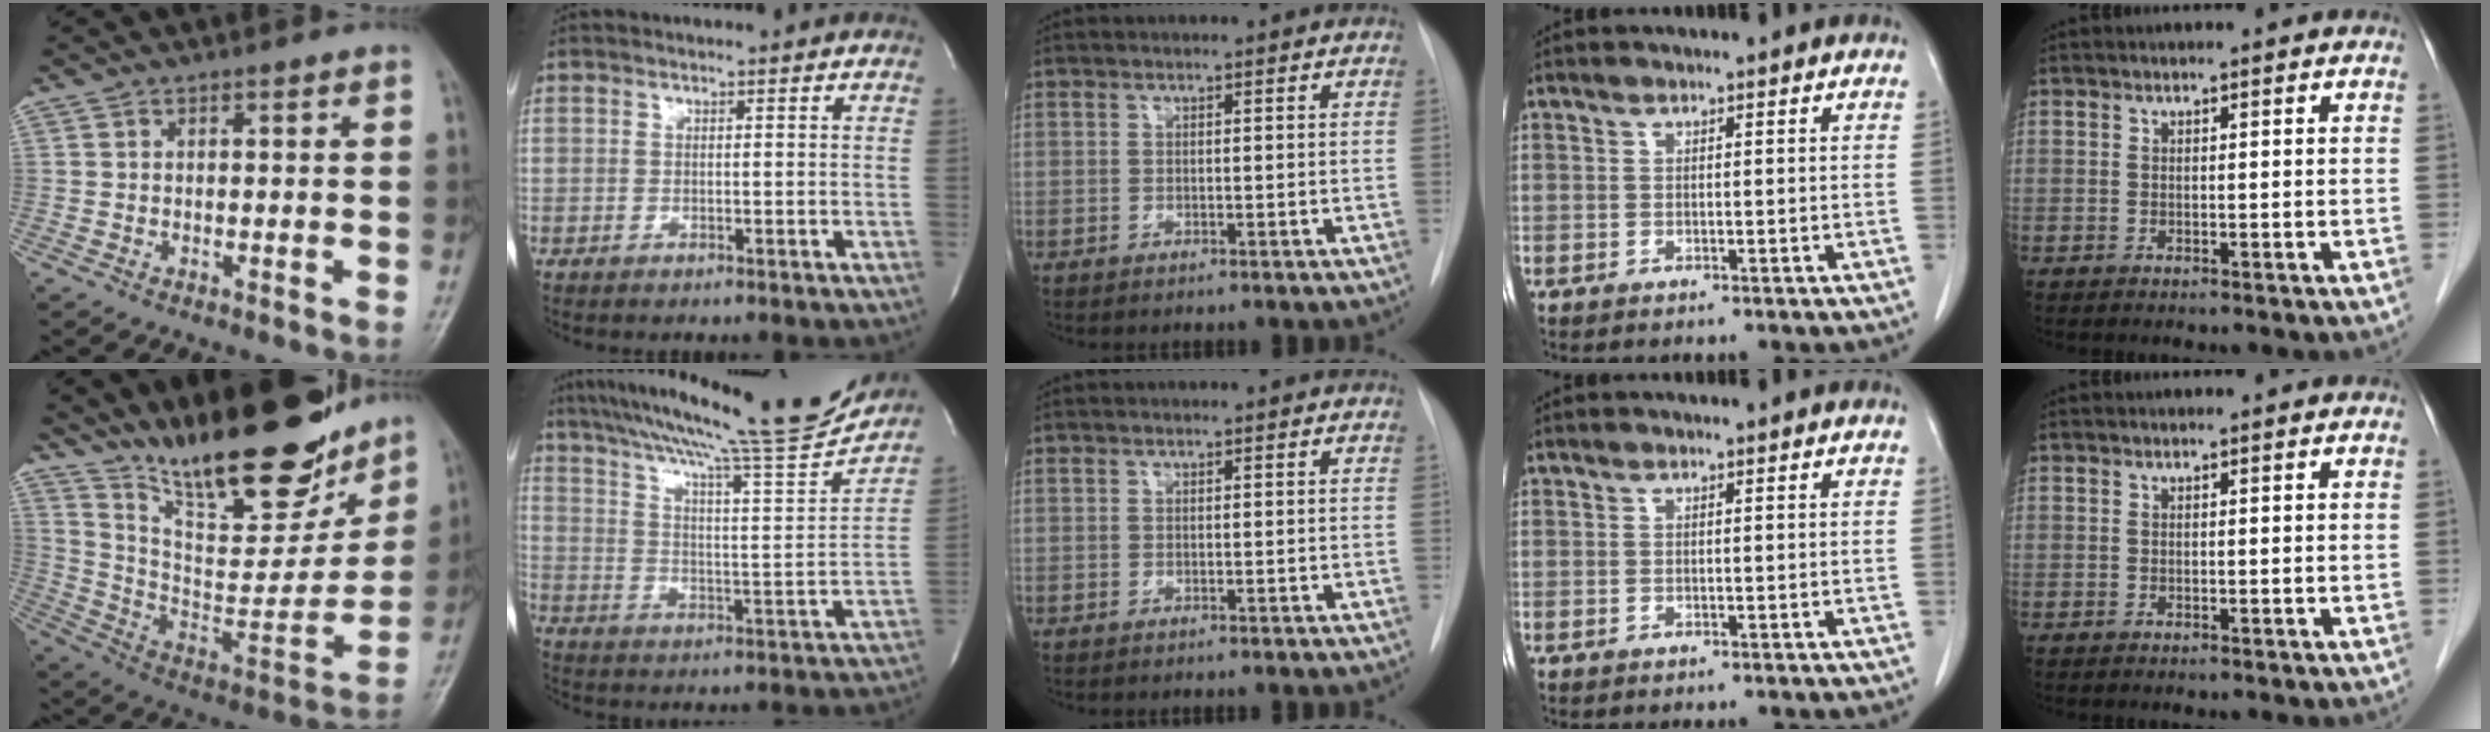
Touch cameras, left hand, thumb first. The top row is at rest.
{"thumb": {"total": 25.1, "force": [19.0, 7.5, 14.7], "torque": [-0.184, -0.089, 0.316]}, "index": {"total": 23.5, "force": [20.9, -0.1, 10.6], "torque": [-0.180, -0.035, 0.299]}}